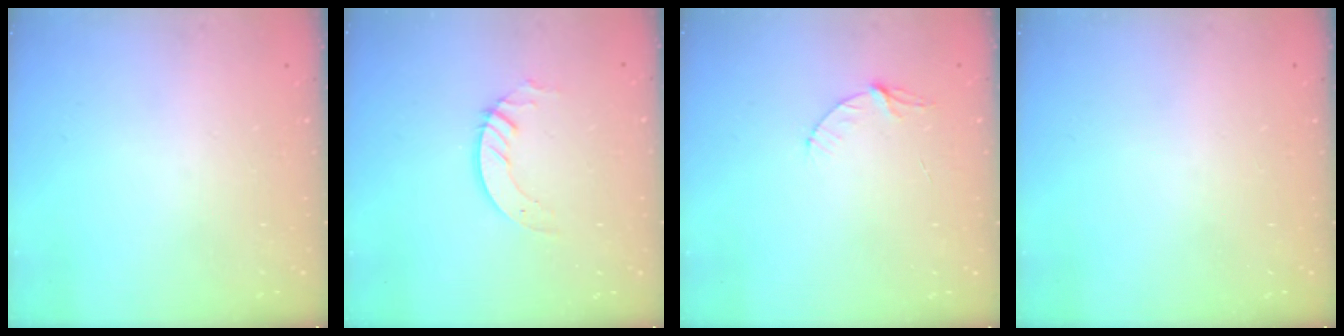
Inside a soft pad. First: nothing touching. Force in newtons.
{"total": 2.8, "press": 2.8, "slide": 0.2}
{"total": 4.0, "press": 4.0, "slide": 0.4}
{"total": 0.0}